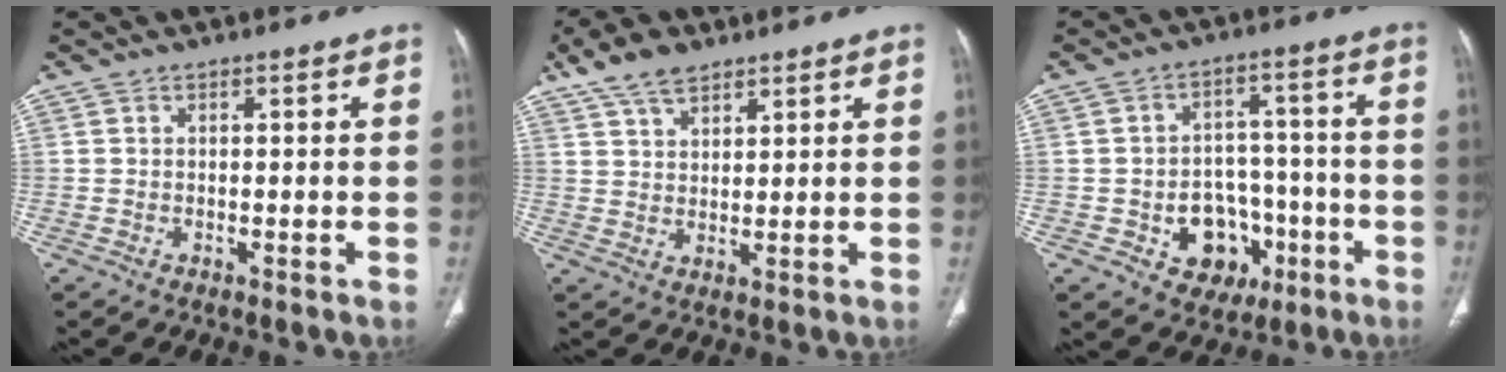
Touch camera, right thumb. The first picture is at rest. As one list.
[{"total": 7.5, "force": [5.2, 3.8, 3.9], "torque": [-0.060, -0.013, 0.099]}, {"total": 11.1, "force": [-4.1, 8.7, 5.5], "torque": [-0.033, 0.038, -0.049]}]